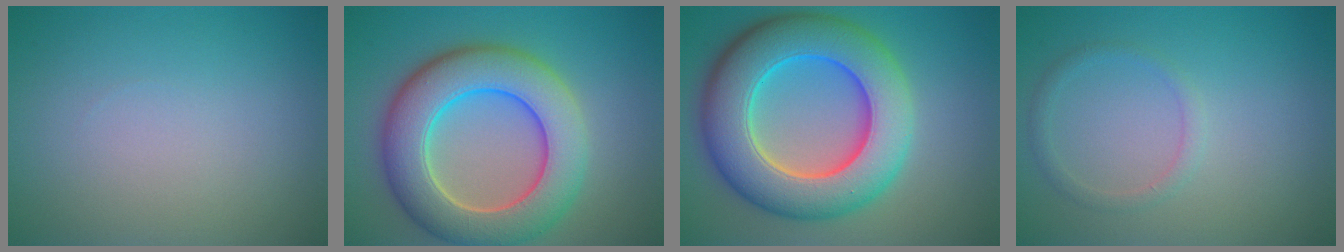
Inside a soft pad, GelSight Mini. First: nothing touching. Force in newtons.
{"total": 9.6, "press": 9.6, "slide": 0.4}
{"total": 11.5, "press": 11.5, "slide": 0.4}
{"total": 1.3, "press": 1.3, "slide": 0.0}